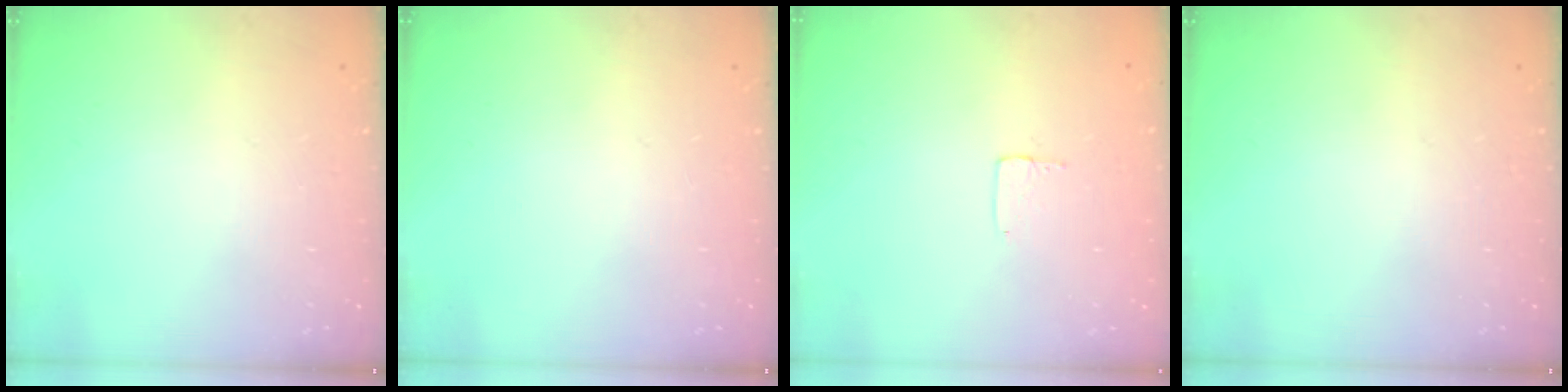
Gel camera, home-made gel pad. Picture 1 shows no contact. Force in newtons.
{"total": 0.0}
{"total": 3.5, "press": 3.5, "slide": 0.2}
{"total": 0.0}